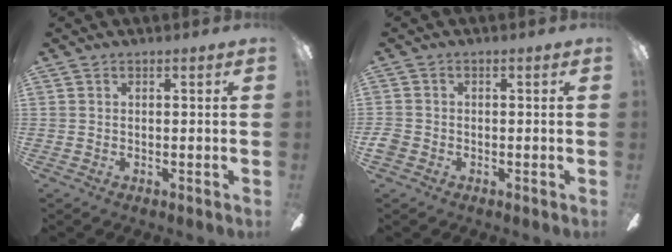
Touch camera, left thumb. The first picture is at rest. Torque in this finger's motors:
{"motor_torque": [-0.07, 0.44, 0.18, -0.12, -0.01]}